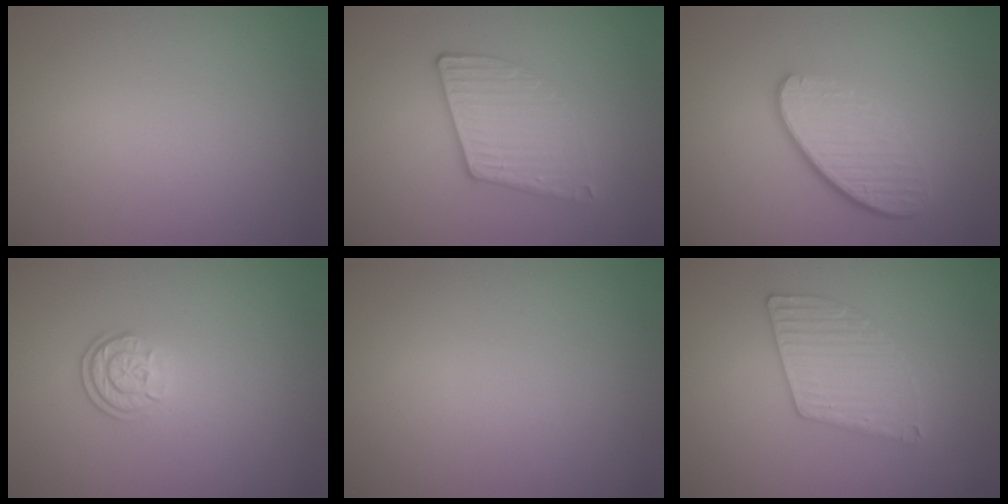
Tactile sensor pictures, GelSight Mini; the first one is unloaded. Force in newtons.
{"total": 3.4, "press": 3.0, "slide": 1.5}
{"total": 4.6, "press": 3.1, "slide": 3.3}
{"total": 2.5, "press": 2.0, "slide": 1.5}
{"total": 0.0}
{"total": 3.0, "press": 3.0, "slide": 0.2}